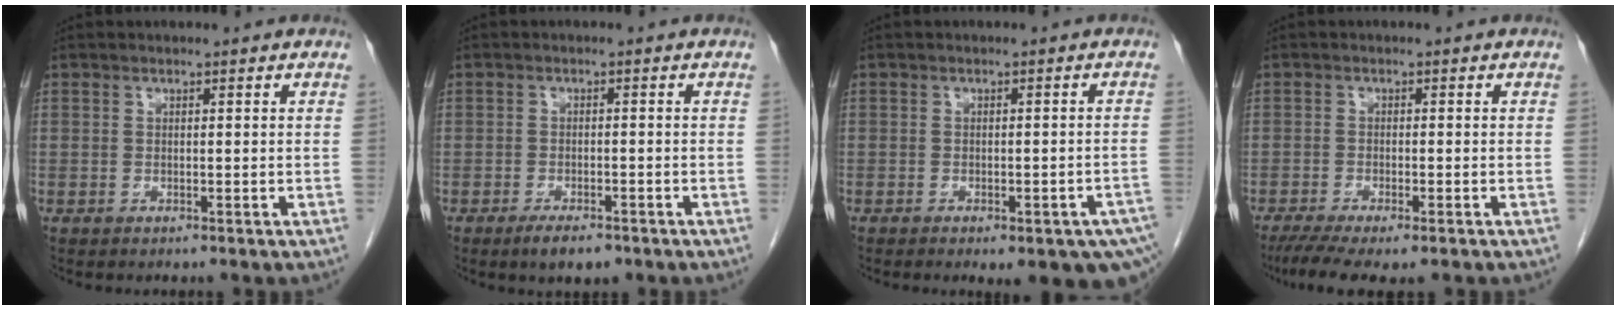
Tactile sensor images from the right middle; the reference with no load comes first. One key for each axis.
{"total": 4.9, "fx": -3.4, "fy": 1.7, "fz": 3.1, "tx": -0.053, "ty": -0.003, "tz": -0.049}
{"total": 11.8, "fx": -7.7, "fy": 3.9, "fz": 8.0, "tx": -0.068, "ty": 0.001, "tz": -0.085}
{"total": 7.9, "fx": -5.9, "fy": 1.5, "fz": 5.0, "tx": -0.079, "ty": -0.018, "tz": -0.094}